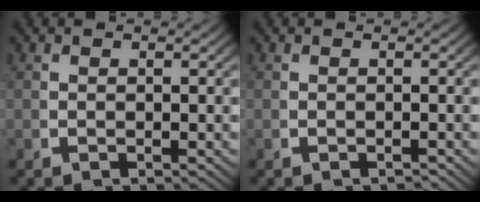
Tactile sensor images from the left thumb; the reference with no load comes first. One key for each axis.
{"total": 0.9, "fx": -0.9, "fy": 0.1, "fz": 0.1, "tx": -0.001, "ty": -0.001, "tz": -0.013}